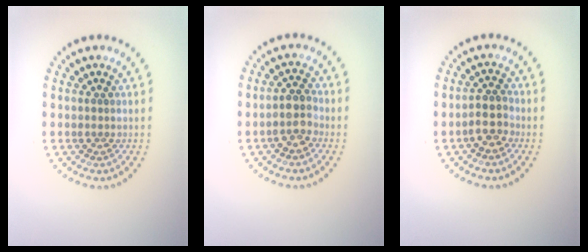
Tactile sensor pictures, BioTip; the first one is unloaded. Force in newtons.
{"total": 2.2, "press": 2.1, "slide": 0.6}
{"total": 2.3, "press": 2.0, "slide": 1.0}